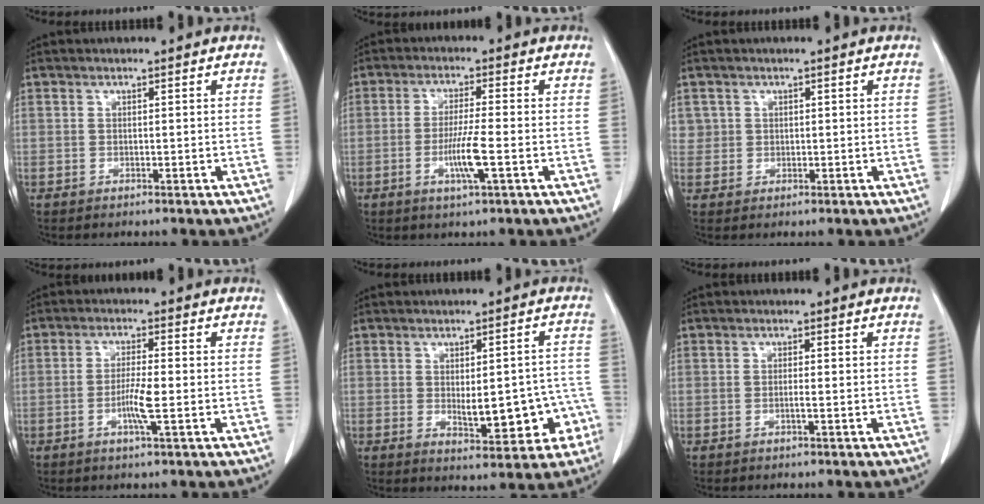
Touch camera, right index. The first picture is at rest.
{"total": 5.9, "force": [-1.8, -0.2, 5.6], "torque": [-0.107, -0.011, -0.034]}
{"total": 1.9, "force": [0.7, 1.7, -0.1], "torque": [0.019, 0.001, 0.007]}
{"total": 4.5, "force": [-1.3, 0.0, 4.3], "torque": [-0.084, -0.006, -0.026]}
{"total": 9.9, "force": [-2.4, 4.2, 8.6], "torque": [-0.101, 0.021, -0.016]}
{"total": 0.8, "force": [-0.3, -0.1, 0.7], "torque": [-0.014, 0.001, -0.006]}